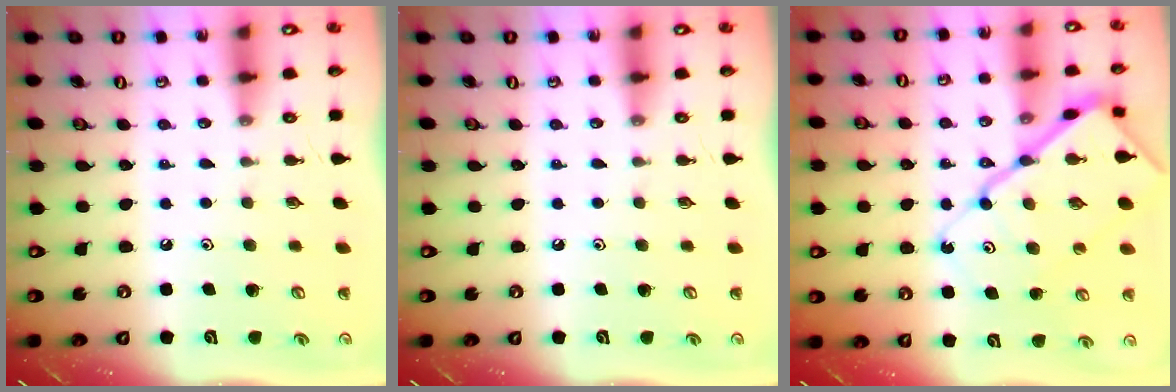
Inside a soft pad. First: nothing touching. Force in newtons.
{"total": 0.0}
{"total": 16.4, "press": 16.4, "slide": 1.8}